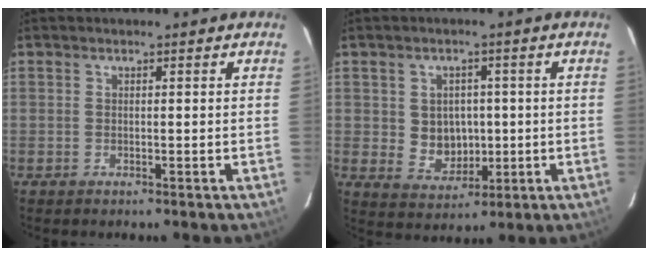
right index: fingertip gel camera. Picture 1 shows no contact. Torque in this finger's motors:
{"motor_torque": [0.11, 0.03, 0.03, 0.01]}